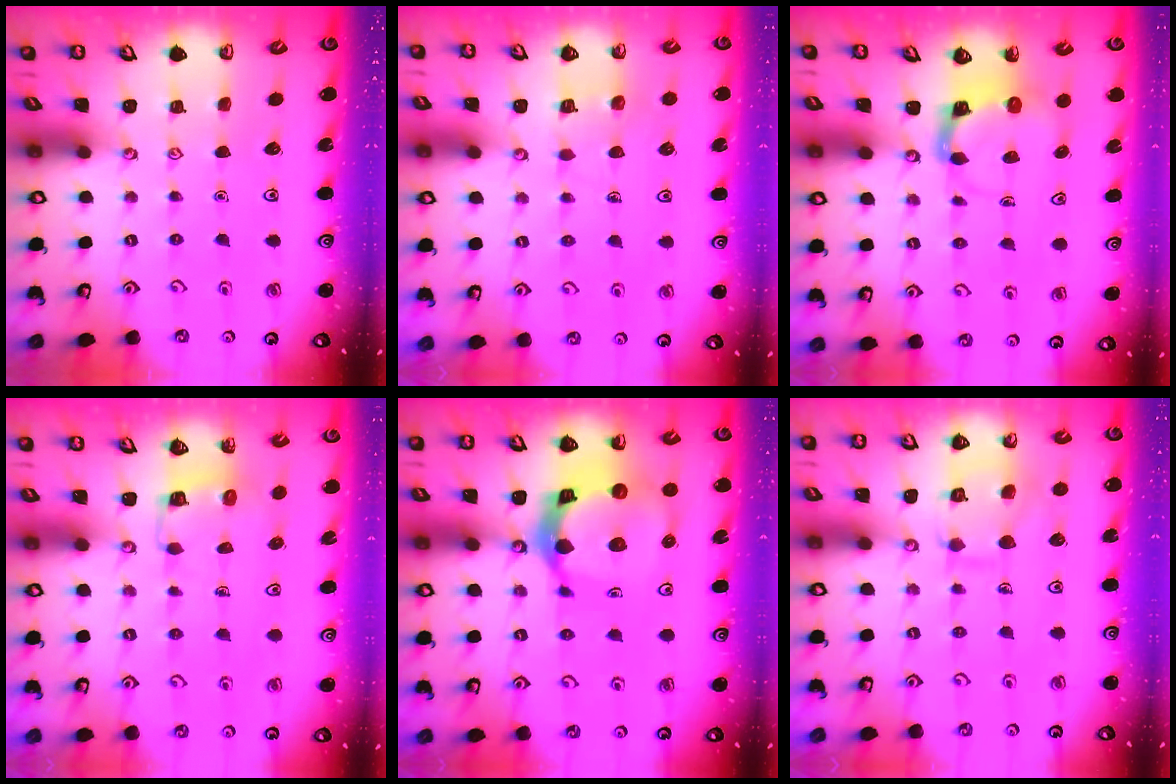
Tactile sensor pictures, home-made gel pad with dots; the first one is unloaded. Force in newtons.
{"total": 3.4, "press": 3.4, "slide": 0.3}
{"total": 3.7, "press": 3.7, "slide": 0.4}
{"total": 3.1, "press": 3.1, "slide": 0.3}
{"total": 18.6, "press": 18.5, "slide": 2.2}
{"total": 11.0, "press": 11.0, "slide": 0.9}